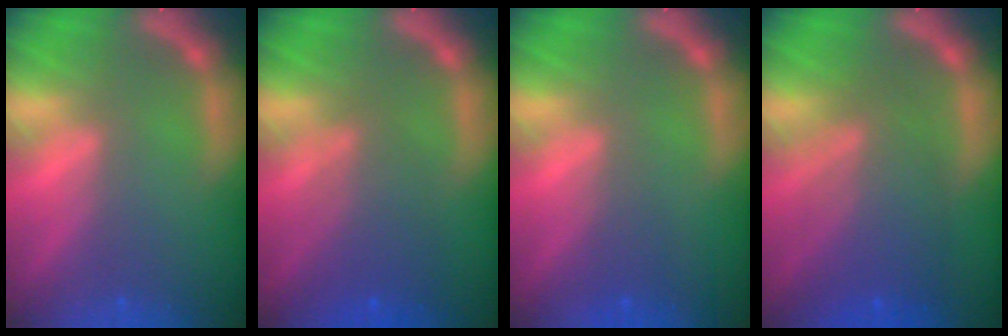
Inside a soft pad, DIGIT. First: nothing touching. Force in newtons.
{"total": 4.6}
{"total": 1.5}
{"total": 7.0}